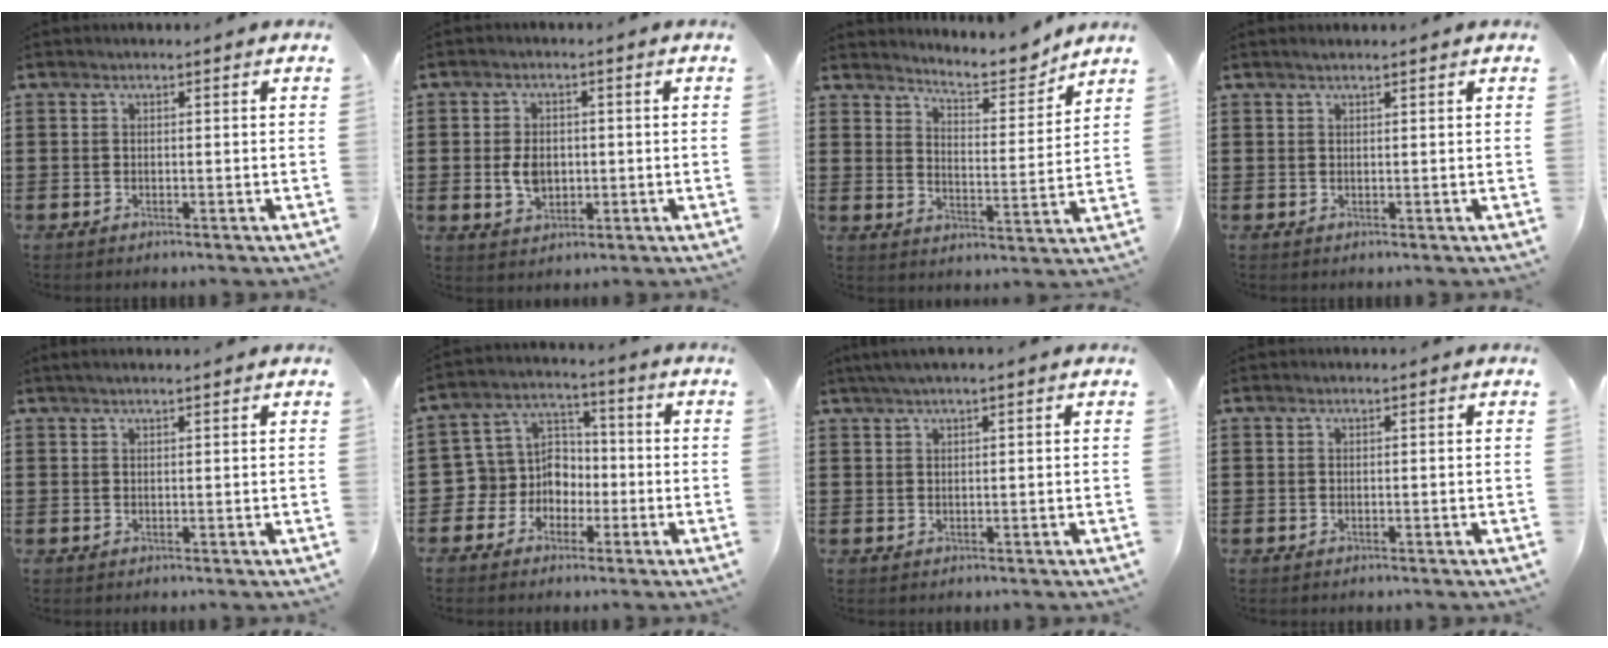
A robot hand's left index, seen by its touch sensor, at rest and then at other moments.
{"total": 4.6, "force": [-0.1, 3.1, 3.4], "torque": [-0.068, 0.002, -0.005]}
{"total": 6.9, "force": [6.5, 1.0, 2.1], "torque": [-0.044, -0.046, 0.109]}
{"total": 0.8, "force": [0.7, 0.0, 0.5], "torque": [-0.010, 0.001, 0.013]}
{"total": 1.2, "force": [1.0, 0.0, 0.7], "torque": [-0.014, 0.000, 0.019]}
{"total": 6.6, "force": [-1.5, 6.4, 0.9], "torque": [-0.067, -0.008, -0.035]}
{"total": 1.7, "force": [1.1, 0.0, 1.3], "torque": [-0.025, 0.001, 0.021]}
{"total": 0.0}